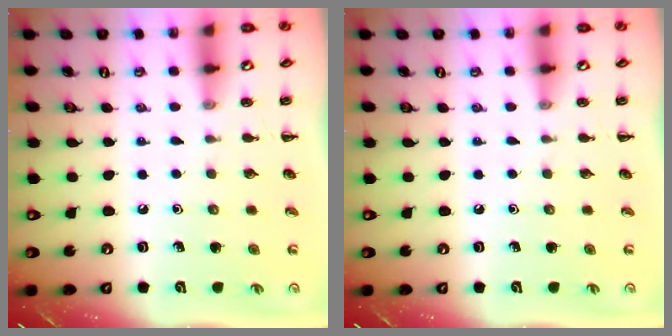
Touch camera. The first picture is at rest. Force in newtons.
{"total": 0.0}